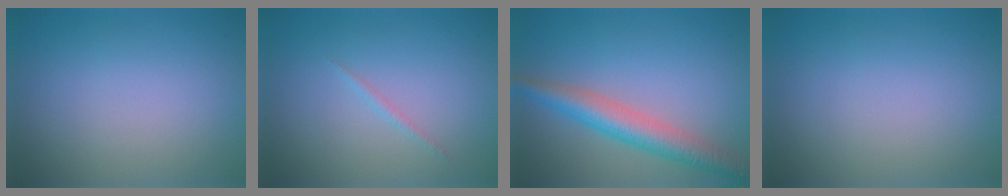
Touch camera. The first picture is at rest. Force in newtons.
{"total": 0.6, "press": 0.6, "slide": 0.0}
{"total": 4.7, "press": 4.7, "slide": 0.1}
{"total": 0.0}